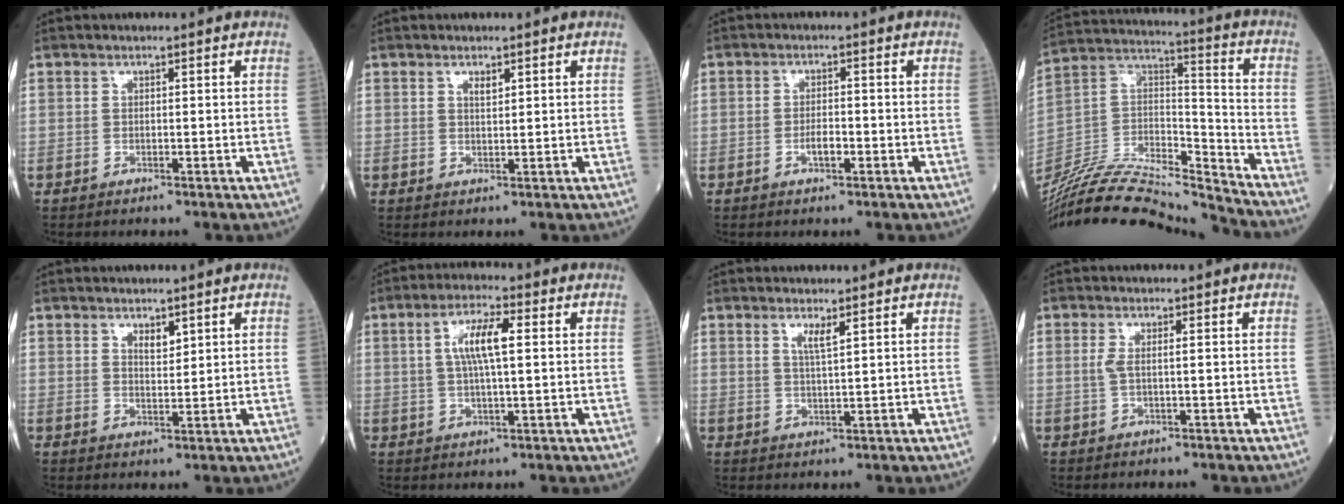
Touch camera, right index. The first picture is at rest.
{"total": 1.3, "force": [0.8, 0.4, 0.9], "torque": [-0.017, -0.002, 0.015]}
{"total": 2.5, "force": [-1.0, 0.7, 2.2], "torque": [-0.039, 0.002, -0.015]}
{"total": 24.0, "force": [-22.8, 1.7, 7.4], "torque": [-0.168, 0.010, -0.393]}
{"total": 2.1, "force": [1.4, 0.8, 1.3], "torque": [-0.022, -0.005, 0.028]}
{"total": 6.6, "force": [1.3, 1.1, 6.4], "torque": [-0.126, 0.010, 0.025]}
{"total": 2.2, "force": [1.3, -0.1, 1.8], "torque": [-0.036, -0.006, 0.026]}
{"total": 1.6, "force": [0.2, 0.2, 1.6], "torque": [-0.042, 0.000, 0.002]}